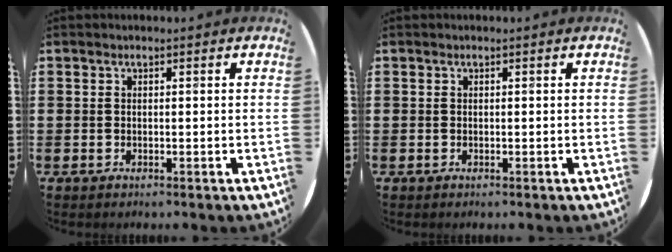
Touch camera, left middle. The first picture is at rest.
{"total": 0.0}